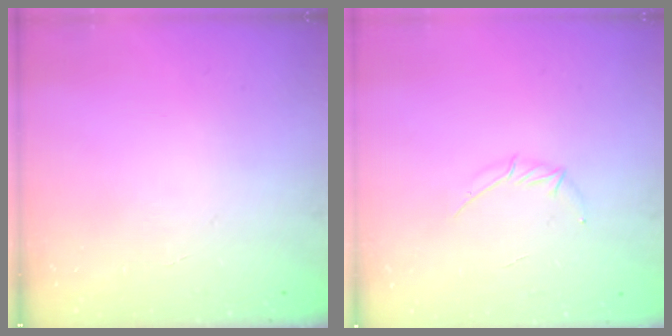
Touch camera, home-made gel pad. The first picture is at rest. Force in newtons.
{"total": 3.7, "press": 3.6, "slide": 0.9}